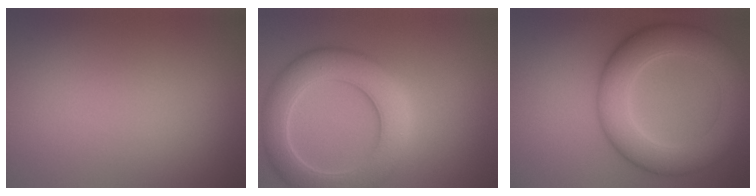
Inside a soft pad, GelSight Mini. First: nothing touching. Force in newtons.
{"total": 7.5, "press": 7.5, "slide": 0.7}
{"total": 8.2, "press": 8.1, "slide": 0.1}